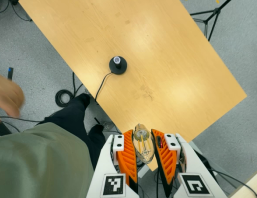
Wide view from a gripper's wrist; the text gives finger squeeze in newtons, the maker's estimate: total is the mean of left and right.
{"total": 21.7, "left": 24.4, "right": 19.0}